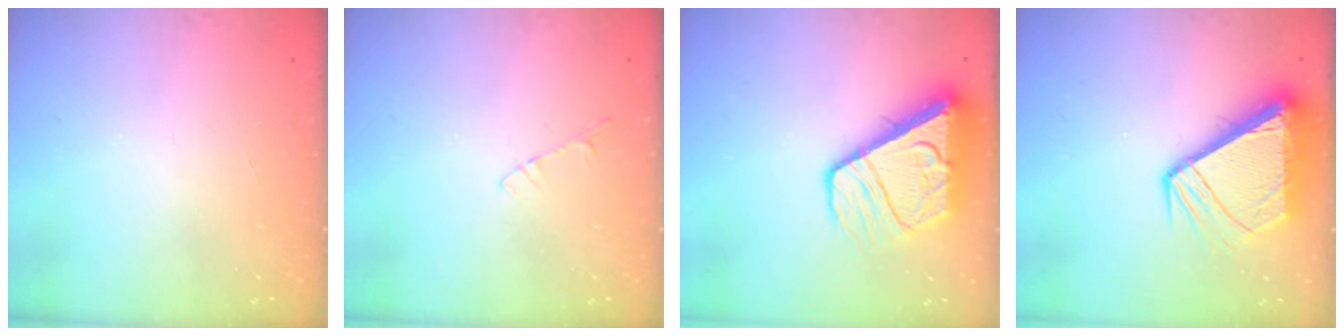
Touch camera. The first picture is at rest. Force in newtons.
{"total": 3.4, "press": 3.4, "slide": 0.5}
{"total": 12.5, "press": 12.5, "slide": 1.4}
{"total": 12.0, "press": 12.0, "slide": 1.4}